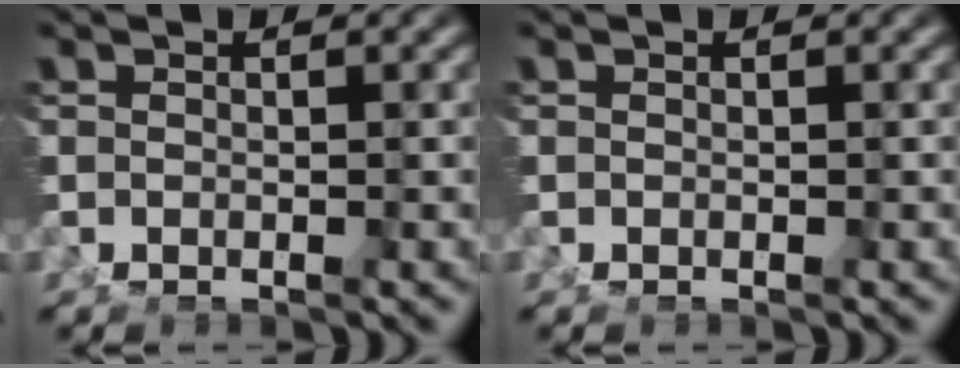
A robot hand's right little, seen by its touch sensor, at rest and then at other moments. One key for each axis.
{"total": 0.0}